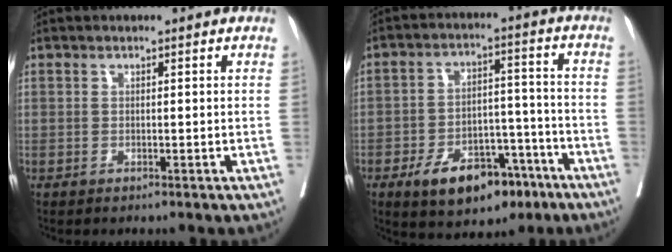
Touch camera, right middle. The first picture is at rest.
{"total": 12.4, "force": [-7.5, 6.3, 7.6], "torque": [-0.108, 0.018, -0.110]}